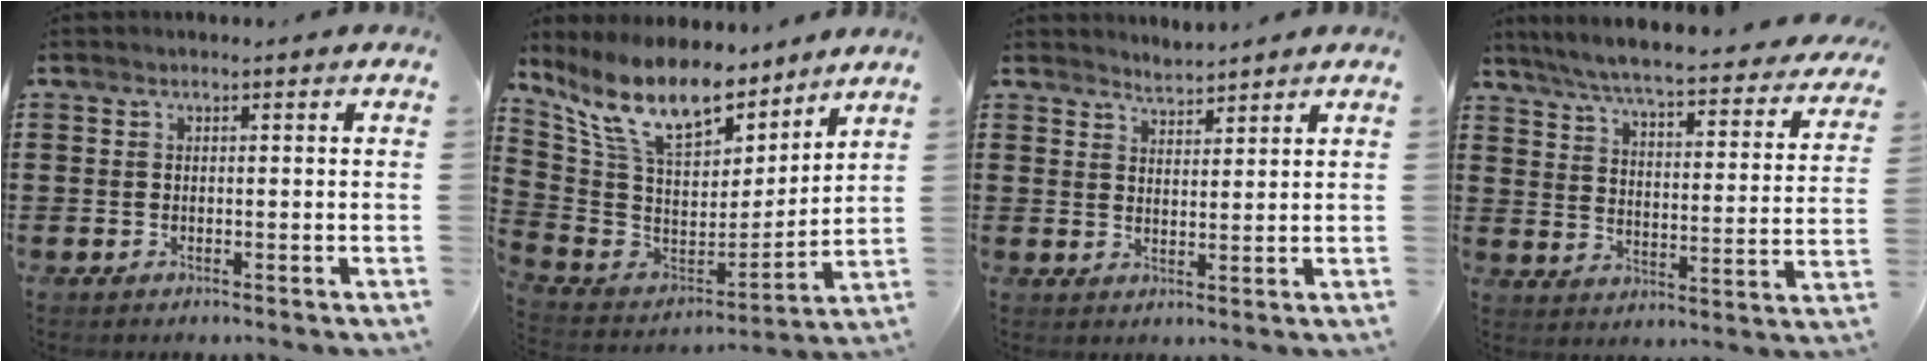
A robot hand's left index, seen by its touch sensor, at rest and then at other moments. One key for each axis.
{"total": 13.8, "fx": 9.9, "fy": 5.3, "fz": 8.0, "tx": -0.201, "ty": -0.054, "tz": 0.180}
{"total": 2.6, "fx": 2.6, "fy": 0.0, "fz": -0.3, "tx": -0.001, "ty": -0.005, "tz": 0.051}
{"total": 5.9, "fx": 5.5, "fy": -0.3, "fz": 2.3, "tx": -0.071, "ty": -0.044, "tz": 0.089}